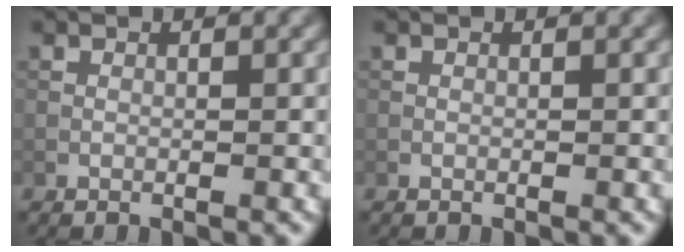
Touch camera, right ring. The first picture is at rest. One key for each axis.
{"total": 0.0}